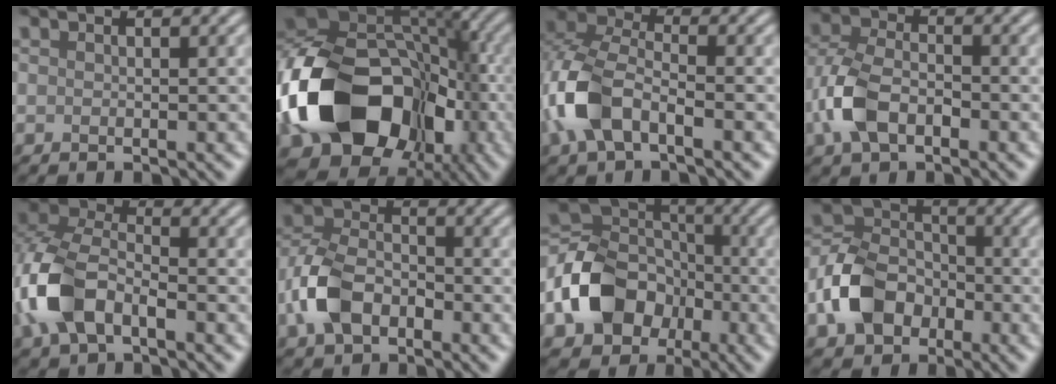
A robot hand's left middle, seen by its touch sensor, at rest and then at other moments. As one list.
[{"total": 16.5, "force": [-5.4, 12.1, 9.8], "torque": [-0.191, -0.018, -0.092]}, {"total": 6.8, "force": [-2.6, 3.9, 5.0], "torque": [-0.124, 0.007, -0.064]}, {"total": 5.5, "force": [-2.2, 3.4, 3.8], "torque": [-0.089, 0.005, -0.053]}, {"total": 7.5, "force": [-2.7, 4.5, 5.4], "torque": [-0.133, 0.008, -0.065]}, {"total": 6.1, "force": [-2.7, 4.0, 3.8], "torque": [-0.080, 0.008, -0.061]}, {"total": 10.2, "force": [-3.8, 8.0, 5.1], "torque": [-0.110, -0.001, -0.078]}, {"total": 7.0, "force": [-3.0, 5.2, 3.6], "torque": [-0.071, 0.008, -0.074]}]